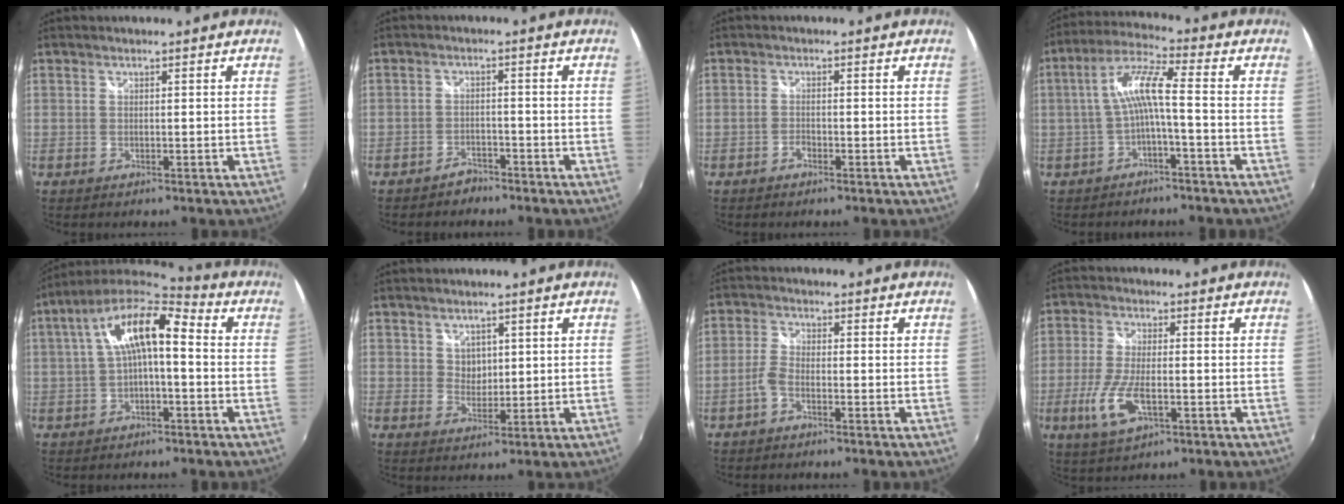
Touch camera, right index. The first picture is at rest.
{"total": 3.6, "force": [-3.1, 1.8, 0.3], "torque": [-0.018, 0.009, -0.050]}
{"total": 1.3, "force": [-1.0, 0.6, 0.6], "torque": [-0.014, 0.000, -0.019]}
{"total": 7.2, "force": [-1.8, 0.5, 7.0], "torque": [-0.161, 0.017, -0.029]}
{"total": 12.6, "force": [0.9, 4.4, 11.7], "torque": [-0.222, 0.030, 0.010]}
{"total": 2.6, "force": [1.3, 2.2, 0.6], "torque": [-0.004, 0.001, 0.024]}
{"total": 2.9, "force": [-1.7, 1.0, 2.1], "torque": [-0.056, 0.005, -0.037]}
{"total": 8.6, "force": [-2.9, 3.1, 7.5], "torque": [-0.166, -0.013, -0.056]}